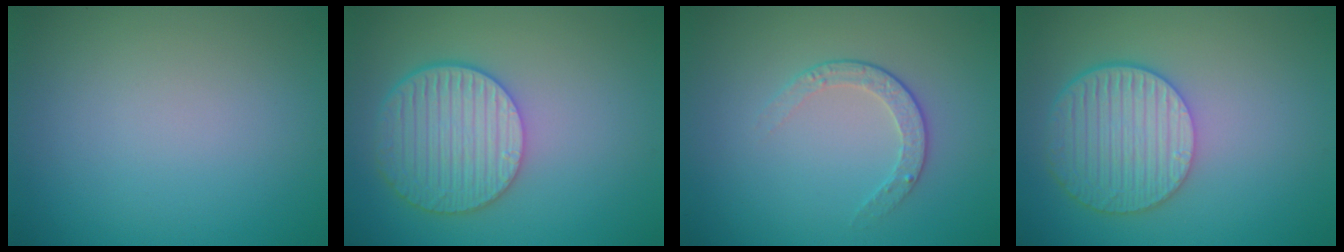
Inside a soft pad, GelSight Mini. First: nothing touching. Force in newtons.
{"total": 5.7, "press": 4.8, "slide": 3.1}
{"total": 2.1, "press": 1.4, "slide": 1.5}
{"total": 6.0, "press": 5.0, "slide": 3.4}